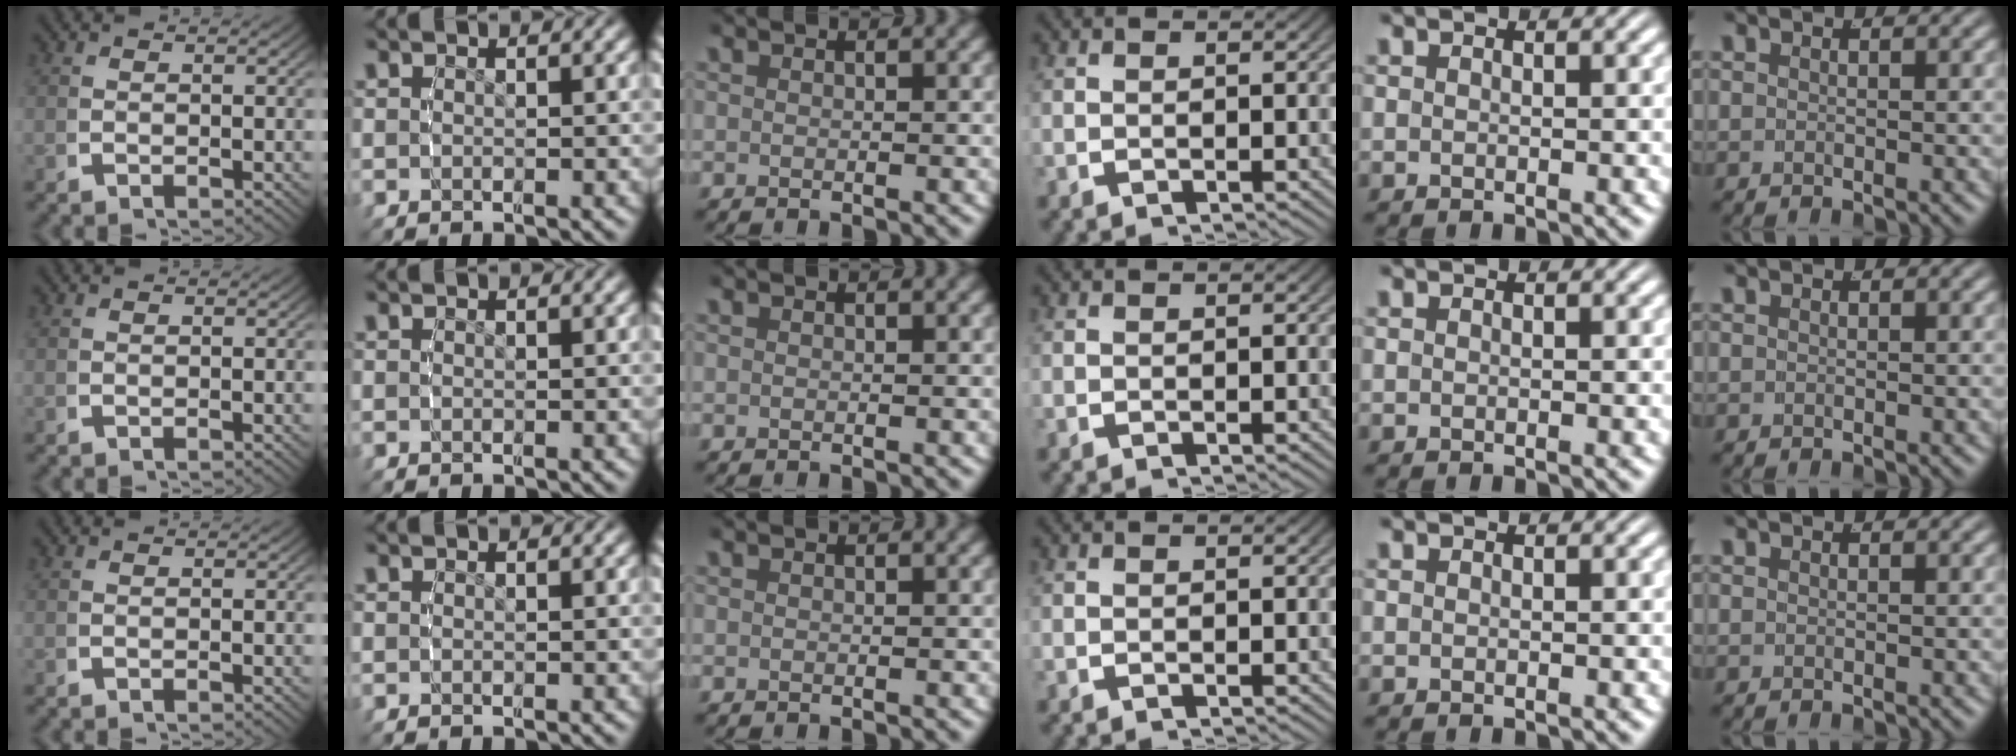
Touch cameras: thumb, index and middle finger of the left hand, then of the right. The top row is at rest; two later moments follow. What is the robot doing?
{"motion": "reach", "object": "jewelry box"}